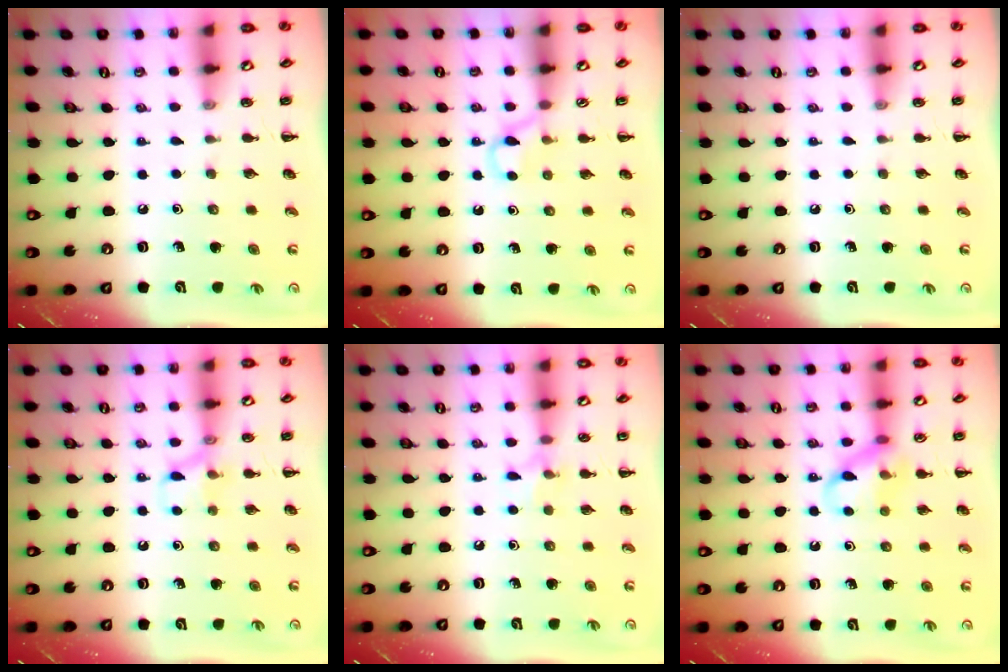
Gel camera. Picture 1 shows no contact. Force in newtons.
{"total": 3.0, "press": 2.9, "slide": 1.0}
{"total": 0.0}
{"total": 8.0, "press": 7.9, "slide": 1.1}
{"total": 6.6, "press": 6.5, "slide": 1.5}
{"total": 10.5, "press": 10.4, "slide": 1.0}